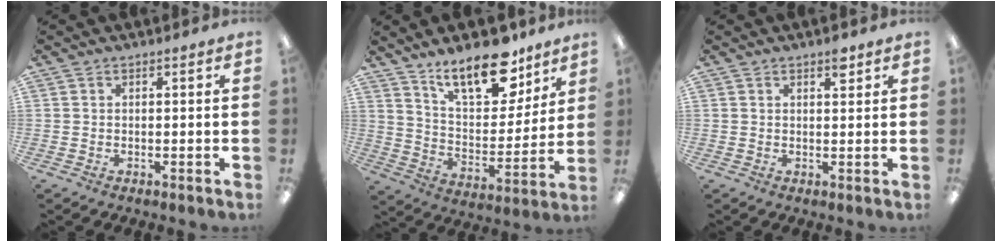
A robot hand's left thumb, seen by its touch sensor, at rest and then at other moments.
{"total": 18.3, "force": [13.0, 7.8, 10.2], "torque": [-0.159, -0.074, 0.223]}
{"total": 2.6, "force": [1.9, 1.0, 1.5], "torque": [-0.010, -0.009, 0.027]}